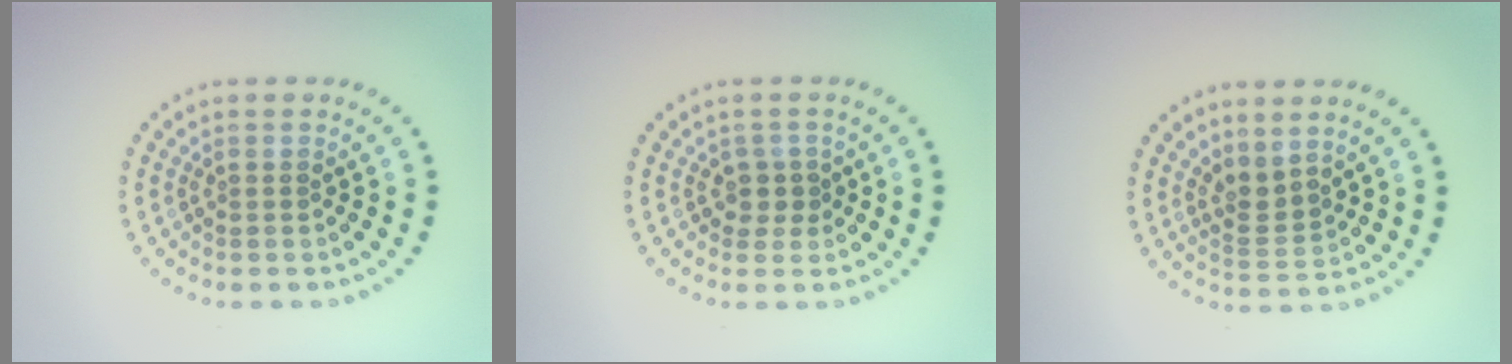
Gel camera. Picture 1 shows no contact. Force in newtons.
{"total": 1.5, "press": 1.0, "slide": 1.1}
{"total": 2.3, "press": 1.5, "slide": 1.7}